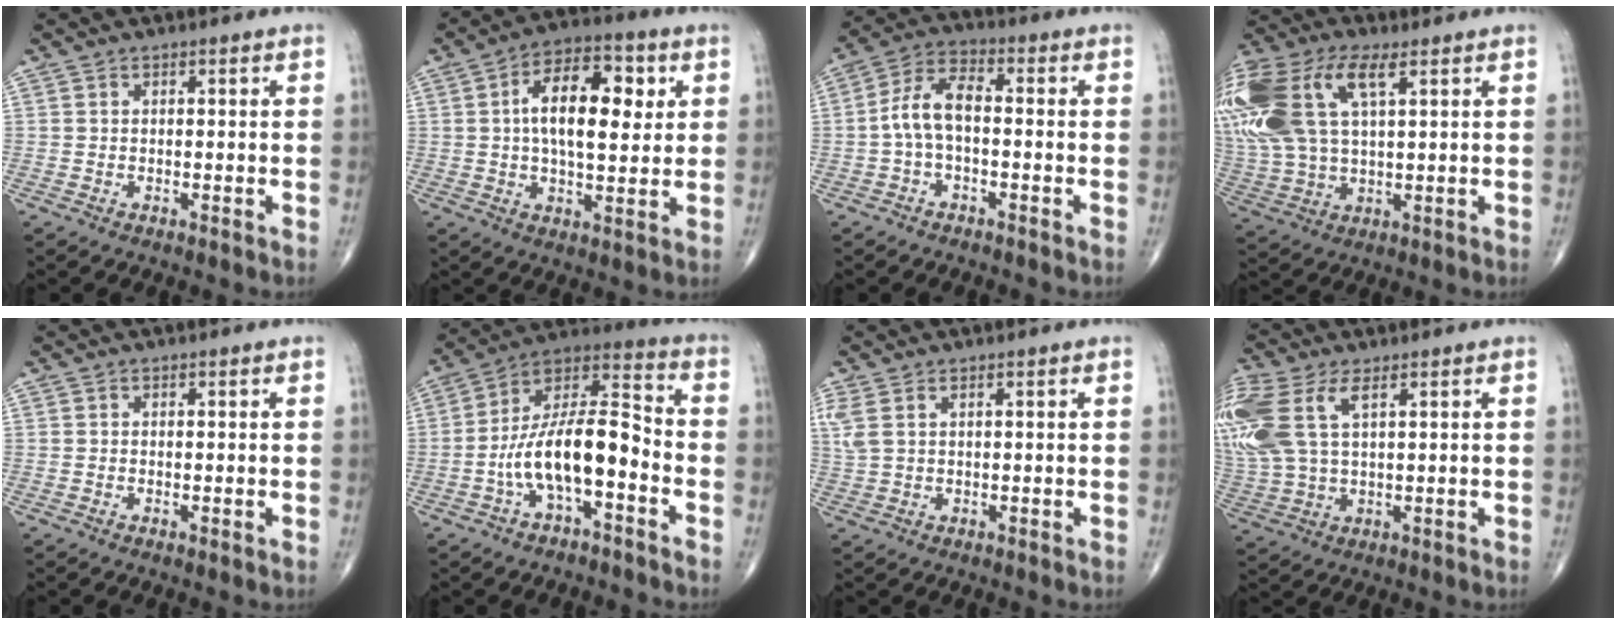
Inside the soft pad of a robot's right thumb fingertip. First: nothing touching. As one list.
[{"total": 14.5, "force": [2.9, 7.1, 12.3], "torque": [-0.176, 0.007, 0.041]}, {"total": 7.5, "force": [-1.0, 3.7, 6.4], "torque": [-0.128, 0.032, -0.028]}, {"total": 24.8, "force": [8.9, 12.8, 19.2], "torque": [-0.481, 0.031, 0.170]}, {"total": 0.0}, {"total": 14.8, "force": [-4.5, 5.8, 12.9], "torque": [-0.229, 0.062, -0.084]}, {"total": 3.4, "force": [1.5, 1.5, 2.6], "torque": [-0.085, 0.010, 0.040]}, {"total": 16.5, "force": [5.8, 8.7, 12.8], "torque": [-0.340, 0.007, 0.117]}]